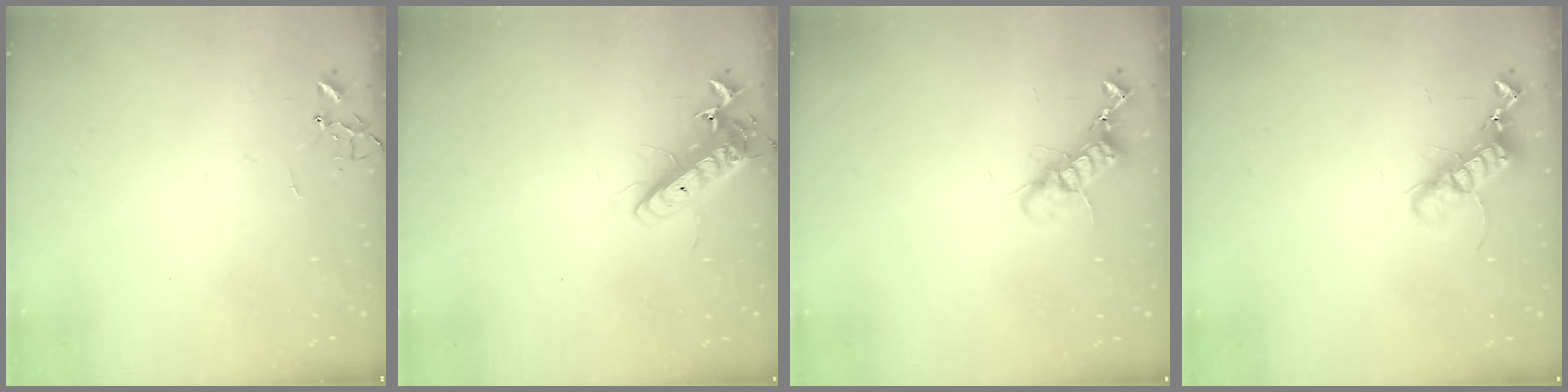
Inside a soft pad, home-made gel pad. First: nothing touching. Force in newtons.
{"total": 13.4, "press": 13.1, "slide": 2.5}
{"total": 12.3, "press": 12.3, "slide": 0.6}
{"total": 12.2, "press": 12.2, "slide": 0.9}